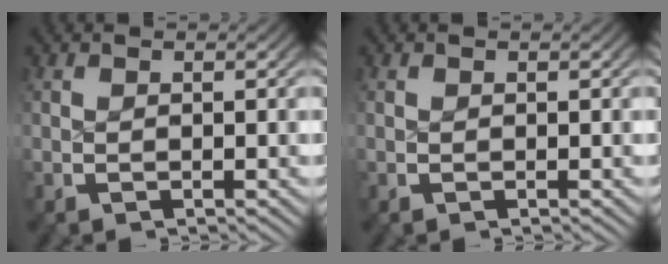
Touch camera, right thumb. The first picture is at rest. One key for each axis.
{"total": 0.0}